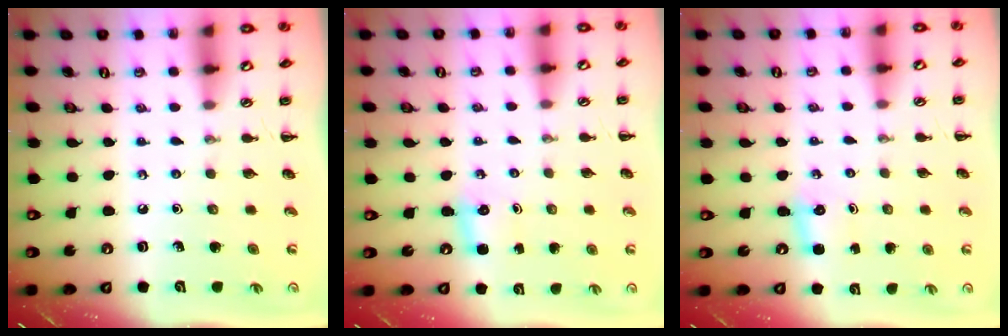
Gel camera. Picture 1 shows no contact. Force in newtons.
{"total": 2.6, "press": 2.5, "slide": 0.7}
{"total": 2.6, "press": 2.5, "slide": 0.7}